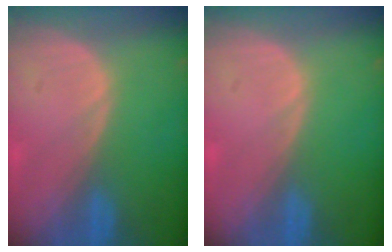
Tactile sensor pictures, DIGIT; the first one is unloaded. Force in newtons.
{"total": 0.0}